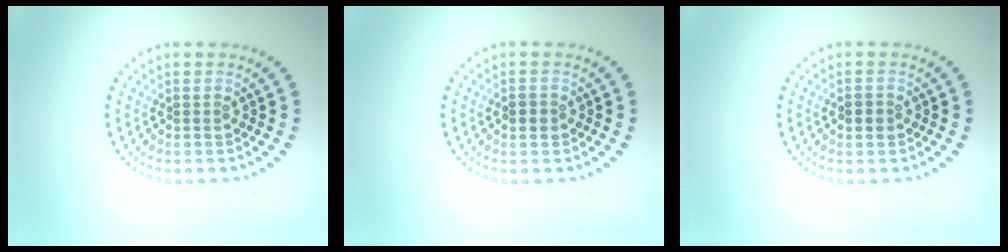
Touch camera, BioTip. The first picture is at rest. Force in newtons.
{"total": 1.3, "press": 1.2, "slide": 0.2}
{"total": 1.3, "press": 1.2, "slide": 0.2}